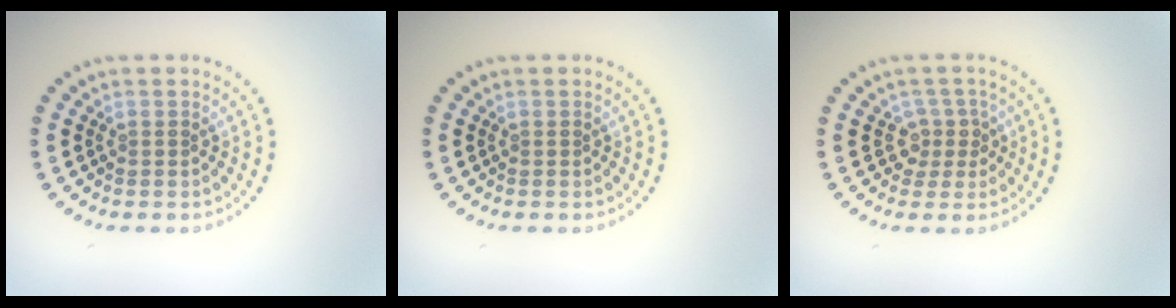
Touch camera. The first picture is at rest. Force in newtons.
{"total": 0.0}
{"total": 2.2, "press": 1.6, "slide": 1.5}